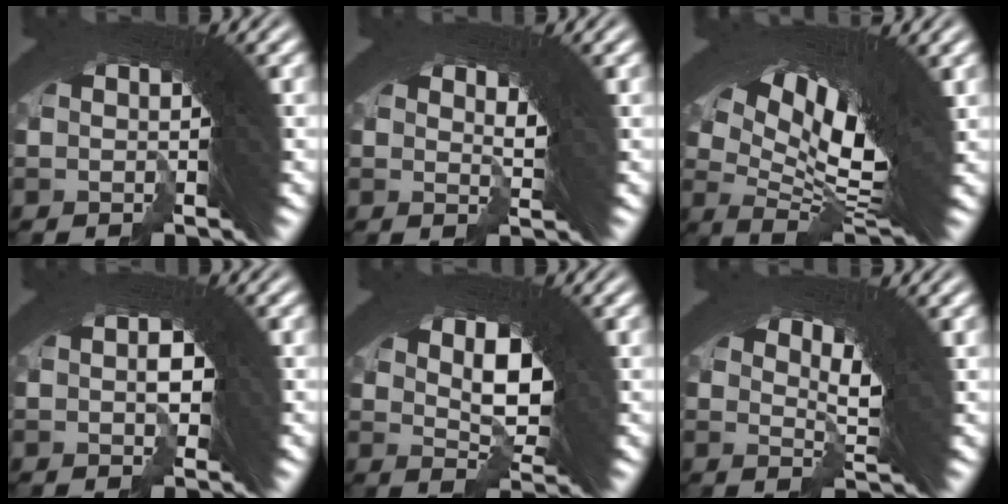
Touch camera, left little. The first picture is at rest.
{"total": 1.8, "force": [1.0, 0.5, 1.4], "torque": [-0.033, -0.011, 0.021]}
{"total": 13.0, "force": [2.3, 6.7, 10.9], "torque": [-0.176, -0.010, 0.040]}
{"total": 1.5, "force": [-0.7, 1.1, 0.8], "torque": [-0.027, -0.011, -0.009]}
{"total": 4.7, "force": [0.1, 2.9, 3.7], "torque": [-0.073, -0.021, 0.008]}
{"total": 3.6, "force": [1.7, 0.9, 3.1], "torque": [-0.059, -0.010, 0.031]}